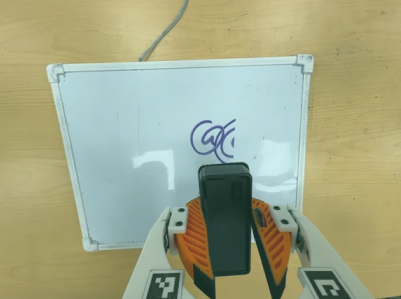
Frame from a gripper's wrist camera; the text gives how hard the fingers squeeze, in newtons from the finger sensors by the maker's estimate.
{"total": 11.7, "left": 11.6, "right": 11.8}